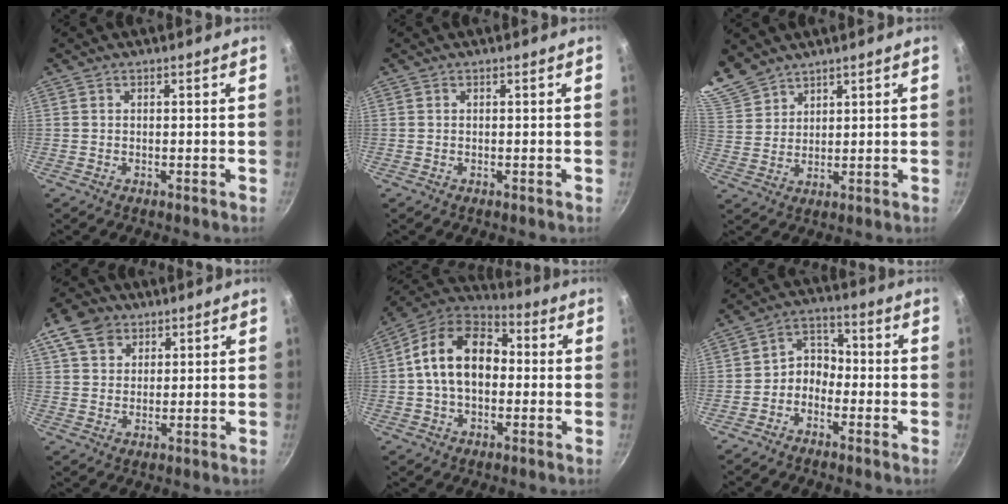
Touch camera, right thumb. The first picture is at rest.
{"total": 0.0}
{"total": 9.2, "force": [7.9, 4.3, 2.1], "torque": [-0.034, -0.011, 0.172]}
{"total": 8.1, "force": [4.4, 5.8, 3.4], "torque": [-0.035, -0.005, 0.074]}
{"total": 15.9, "force": [0.5, 10.8, 11.7], "torque": [-0.164, 0.037, -0.012]}
{"total": 5.5, "force": [-2.2, 4.2, 2.7], "torque": [-0.019, 0.040, -0.054]}